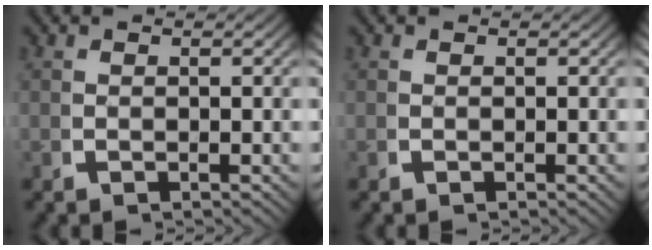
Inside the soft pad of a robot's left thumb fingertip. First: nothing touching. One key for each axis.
{"total": 0.0}